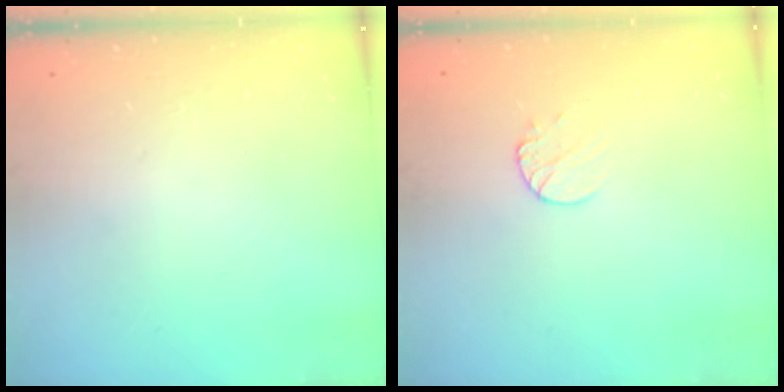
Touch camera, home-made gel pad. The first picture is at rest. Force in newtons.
{"total": 5.3, "press": 5.2, "slide": 0.5}